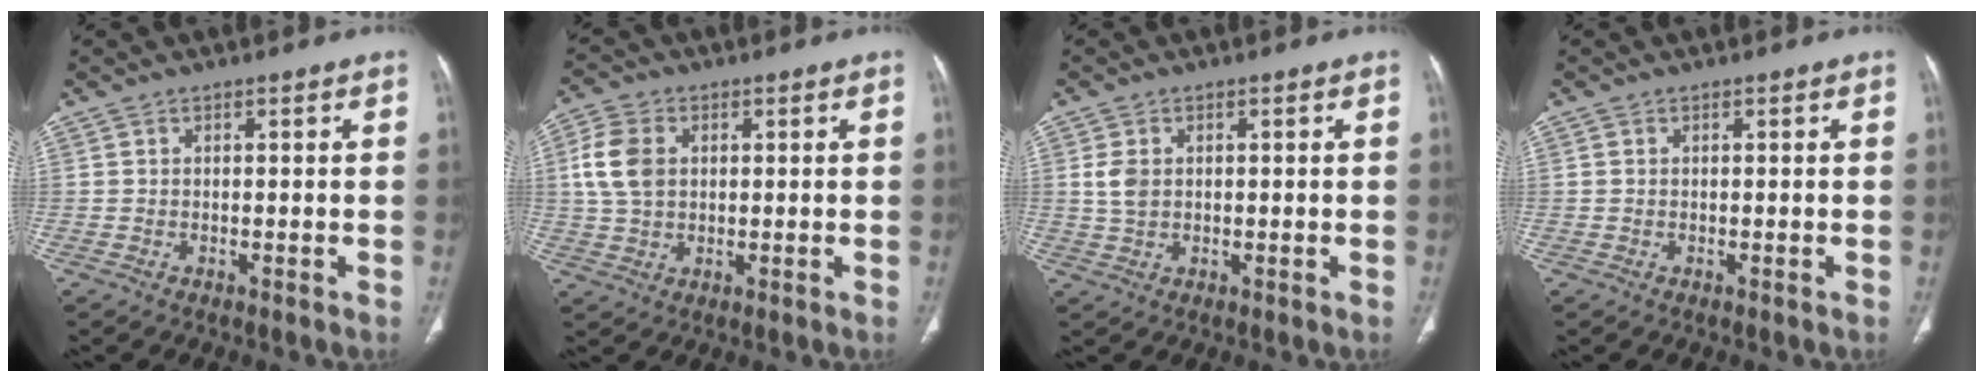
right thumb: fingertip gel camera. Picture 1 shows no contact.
{"total": 7.8, "force": [1.4, 5.7, 5.1], "torque": [-0.102, 0.007, 0.029]}
{"total": 3.3, "force": [0.5, 2.4, 2.2], "torque": [-0.043, 0.003, 0.013]}
{"total": 0.0}